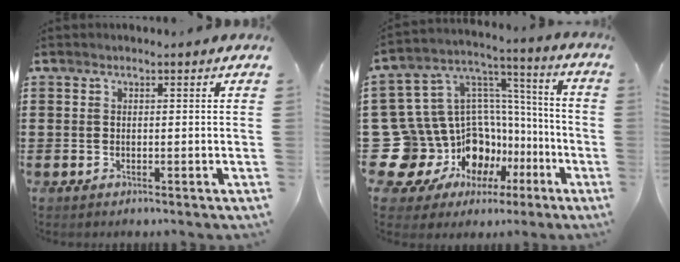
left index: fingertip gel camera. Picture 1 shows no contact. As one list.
[{"total": 15.4, "force": [-4.7, 14.0, 4.2], "torque": [-0.142, -0.023, -0.034]}]